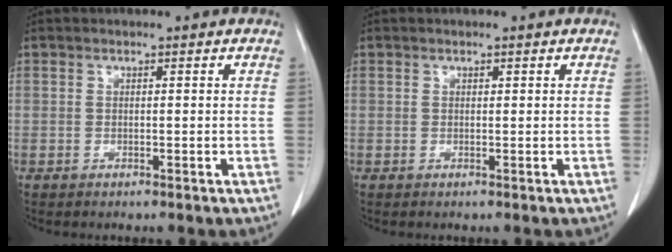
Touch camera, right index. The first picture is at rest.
{"total": 0.0}